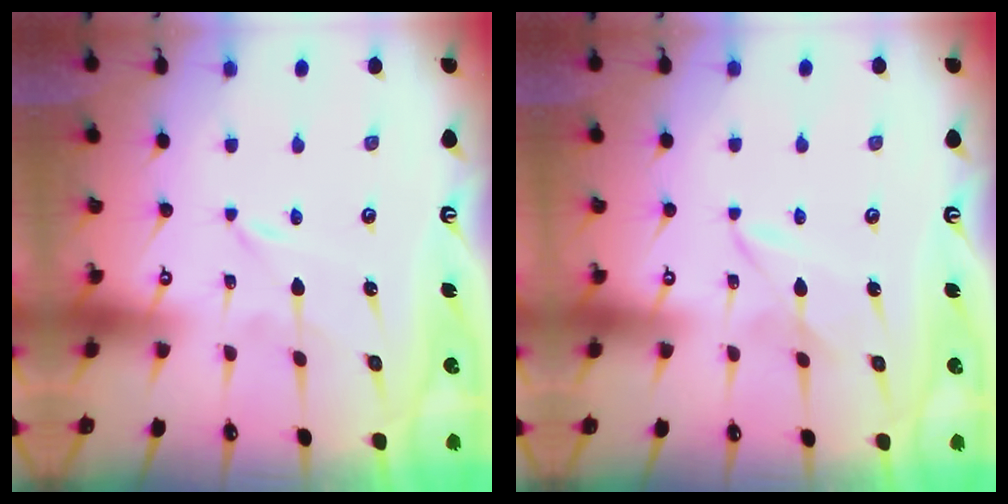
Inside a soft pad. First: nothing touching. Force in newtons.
{"total": 2.6, "press": 2.6, "slide": 0.2}